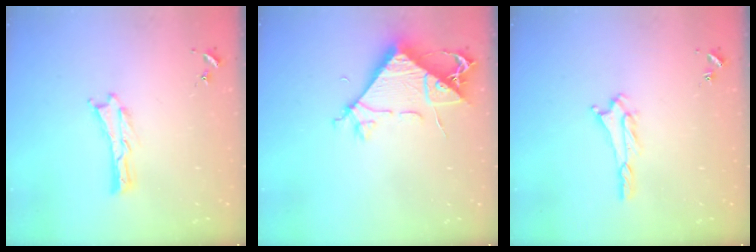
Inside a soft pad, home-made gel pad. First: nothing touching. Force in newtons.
{"total": 8.1, "press": 8.0, "slide": 1.1}
{"total": 2.7, "press": 2.7, "slide": 0.4}